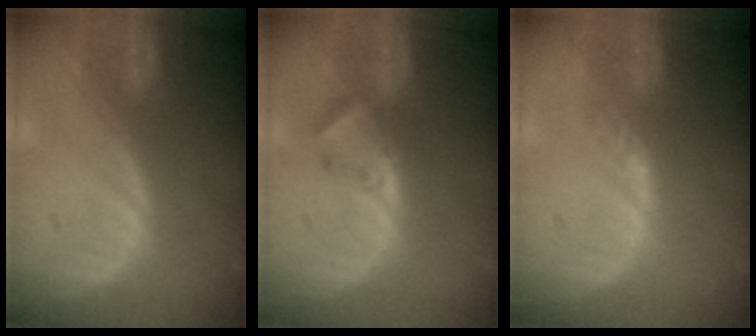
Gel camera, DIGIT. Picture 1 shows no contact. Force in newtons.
{"total": 3.2, "press": 3.0, "slide": 1.0}
{"total": 2.2, "press": 1.7, "slide": 1.3}